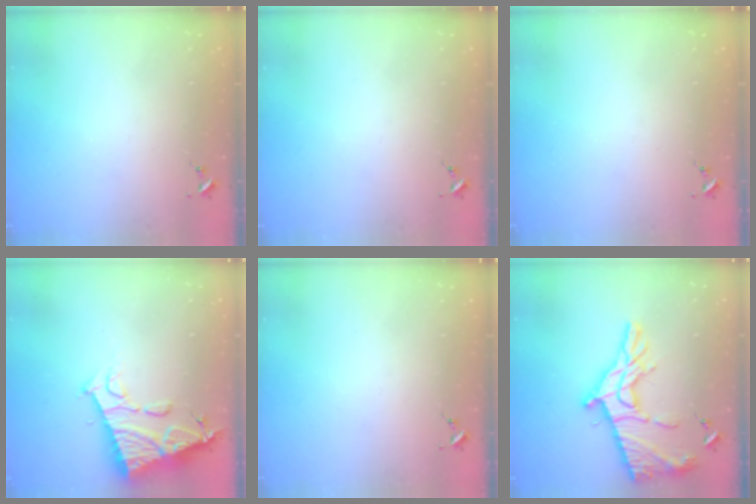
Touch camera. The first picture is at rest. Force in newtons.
{"total": 0.0}
{"total": 0.0}
{"total": 13.0, "press": 12.9, "slide": 1.3}
{"total": 0.0}
{"total": 21.7, "press": 21.7, "slide": 1.9}